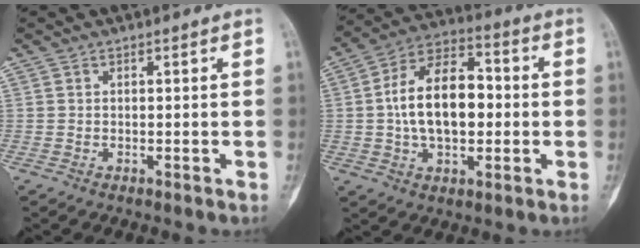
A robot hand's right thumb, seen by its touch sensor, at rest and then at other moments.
{"total": 15.9, "force": [0.0, 9.3, 12.9], "torque": [-0.196, 0.029, -0.007]}